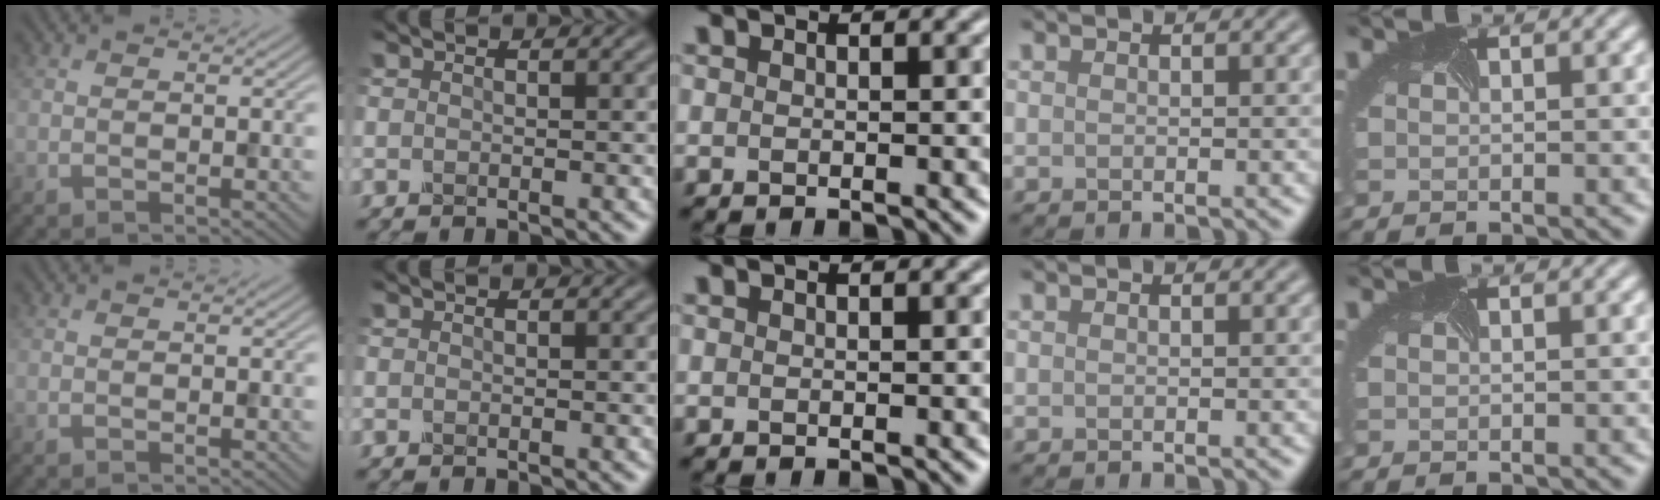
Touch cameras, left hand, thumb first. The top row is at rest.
{}